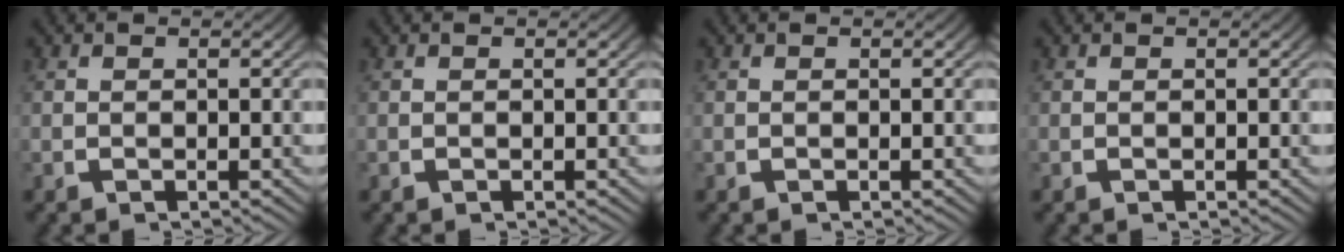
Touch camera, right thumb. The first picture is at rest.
{"total": 0.0}
{"total": 0.0}
{"total": 0.0}